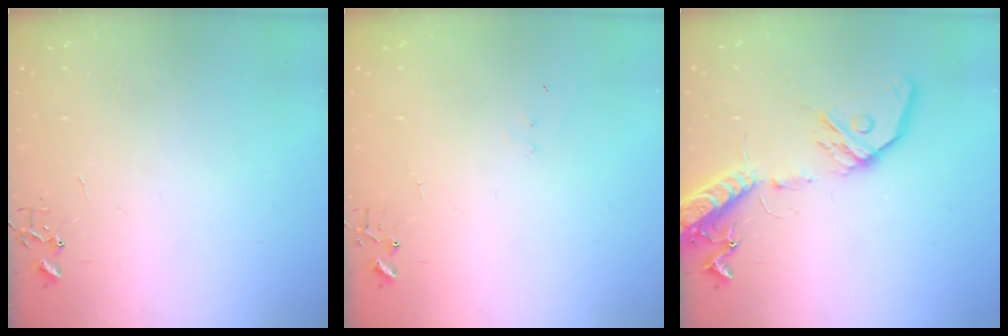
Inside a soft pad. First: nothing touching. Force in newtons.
{"total": 4.9, "press": 4.9, "slide": 0.3}
{"total": 17.0, "press": 16.7, "slide": 3.3}